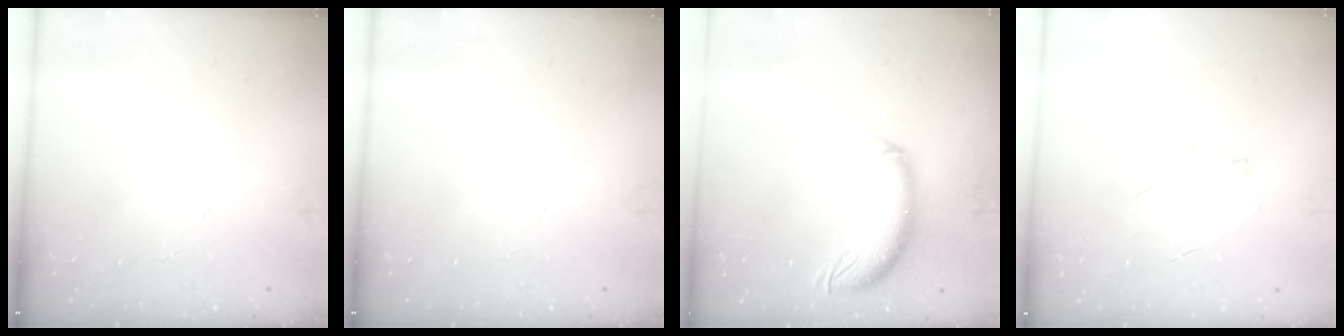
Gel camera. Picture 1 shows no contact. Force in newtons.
{"total": 0.0}
{"total": 10.6, "press": 10.4, "slide": 2.2}
{"total": 3.8, "press": 3.6, "slide": 1.1}